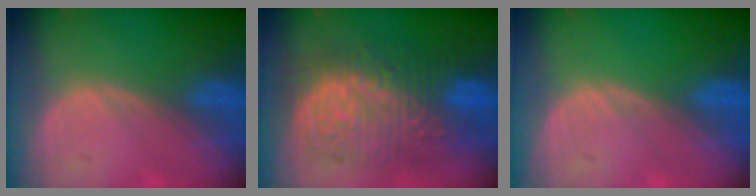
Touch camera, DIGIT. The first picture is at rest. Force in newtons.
{"total": 13.2, "press": 13.2, "slide": 1.4}
{"total": 0.0}